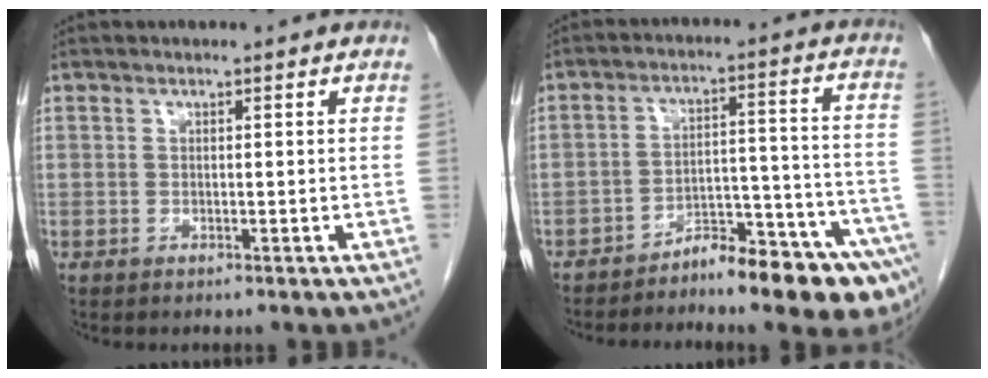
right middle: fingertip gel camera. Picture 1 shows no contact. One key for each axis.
{"total": 12.7, "fx": -9.5, "fy": 2.9, "fz": 8.0, "tx": -0.086, "ty": 0.046, "tz": -0.139}